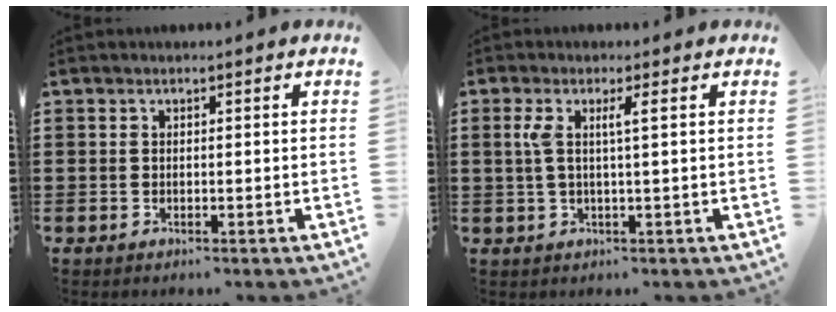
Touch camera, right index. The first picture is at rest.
{"total": 3.5, "force": [0.7, 0.2, 3.4], "torque": [-0.075, -0.004, 0.005]}